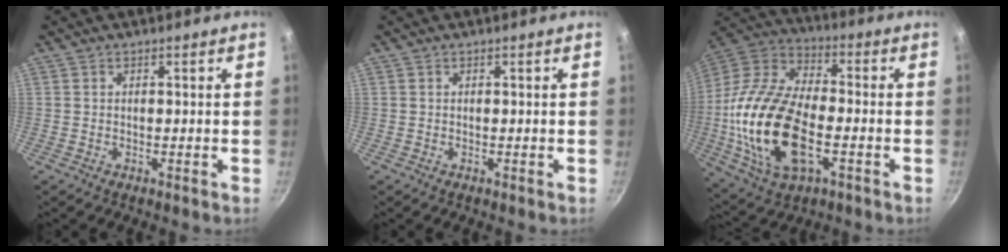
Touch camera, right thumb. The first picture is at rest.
{"total": 0.0}
{"total": 23.6, "force": [-4.5, 12.6, 19.5], "torque": [-0.384, 0.025, -0.091]}